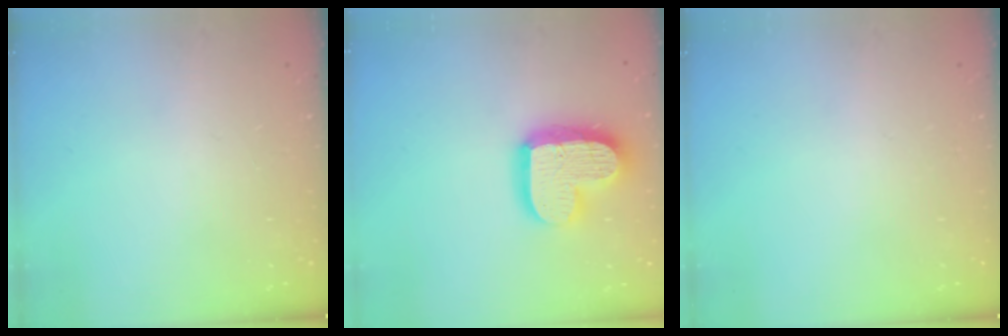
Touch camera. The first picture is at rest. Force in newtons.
{"total": 17.7, "press": 17.6, "slide": 1.3}
{"total": 0.0}